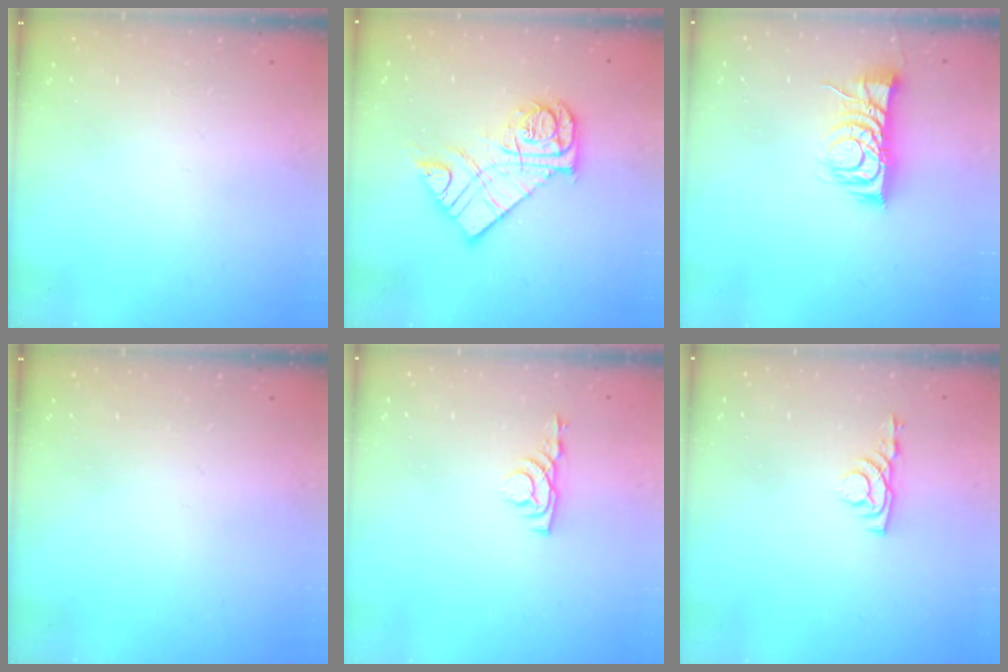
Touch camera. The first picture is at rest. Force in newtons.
{"total": 13.9, "press": 13.8, "slide": 1.5}
{"total": 9.2, "press": 9.2, "slide": 0.3}
{"total": 0.0}
{"total": 3.7, "press": 3.7, "slide": 0.6}
{"total": 3.7, "press": 3.7, "slide": 0.6}